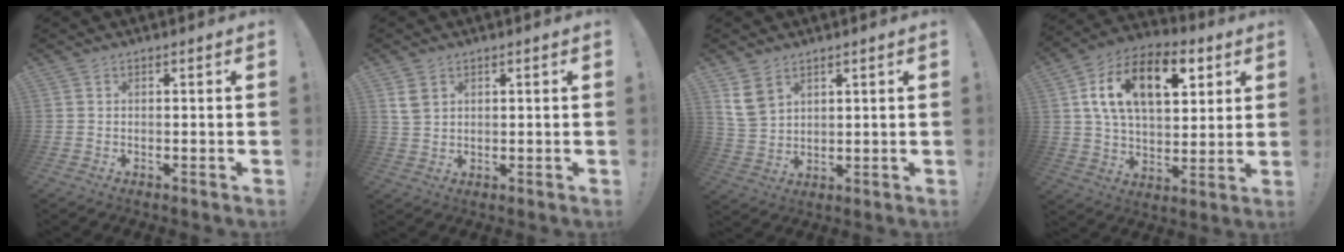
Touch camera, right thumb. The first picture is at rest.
{"total": 4.2, "force": [2.4, 2.8, 2.1], "torque": [-0.030, -0.006, 0.045]}
{"total": 7.5, "force": [4.6, 4.9, 3.4], "torque": [-0.054, -0.015, 0.091]}
{"total": 19.2, "force": [7.3, 11.2, 13.7], "torque": [-0.210, -0.017, 0.125]}